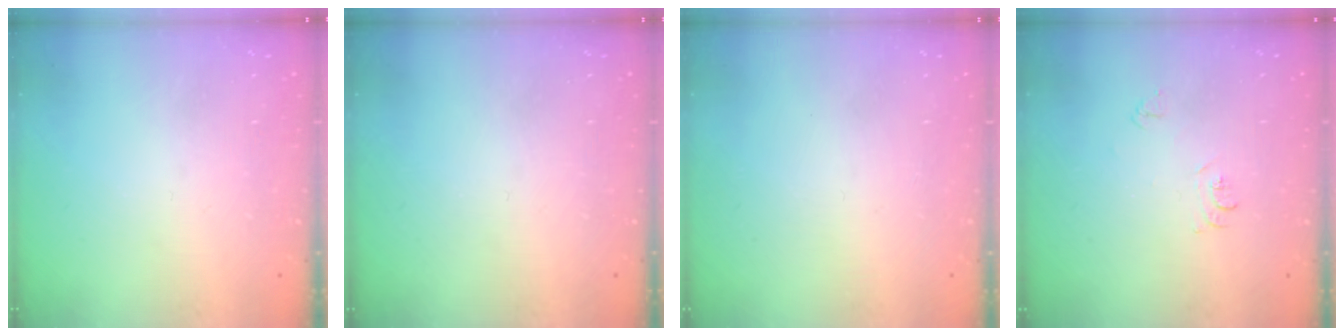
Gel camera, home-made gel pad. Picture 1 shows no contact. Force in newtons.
{"total": 0.0}
{"total": 1.6, "press": 1.6, "slide": 0.1}
{"total": 4.9, "press": 4.9, "slide": 0.7}